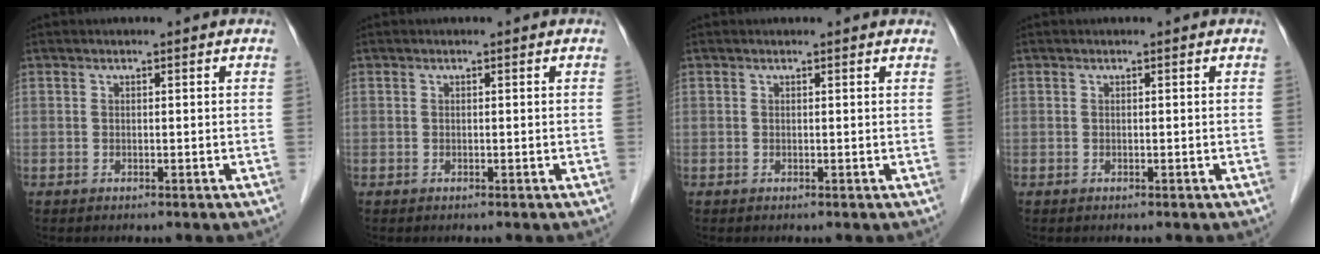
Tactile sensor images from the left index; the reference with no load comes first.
{"total": 0.0}
{"total": 2.2, "force": [2.1, 0.6, 0.5], "torque": [-0.014, 0.016, 0.014]}
{"total": 0.0}